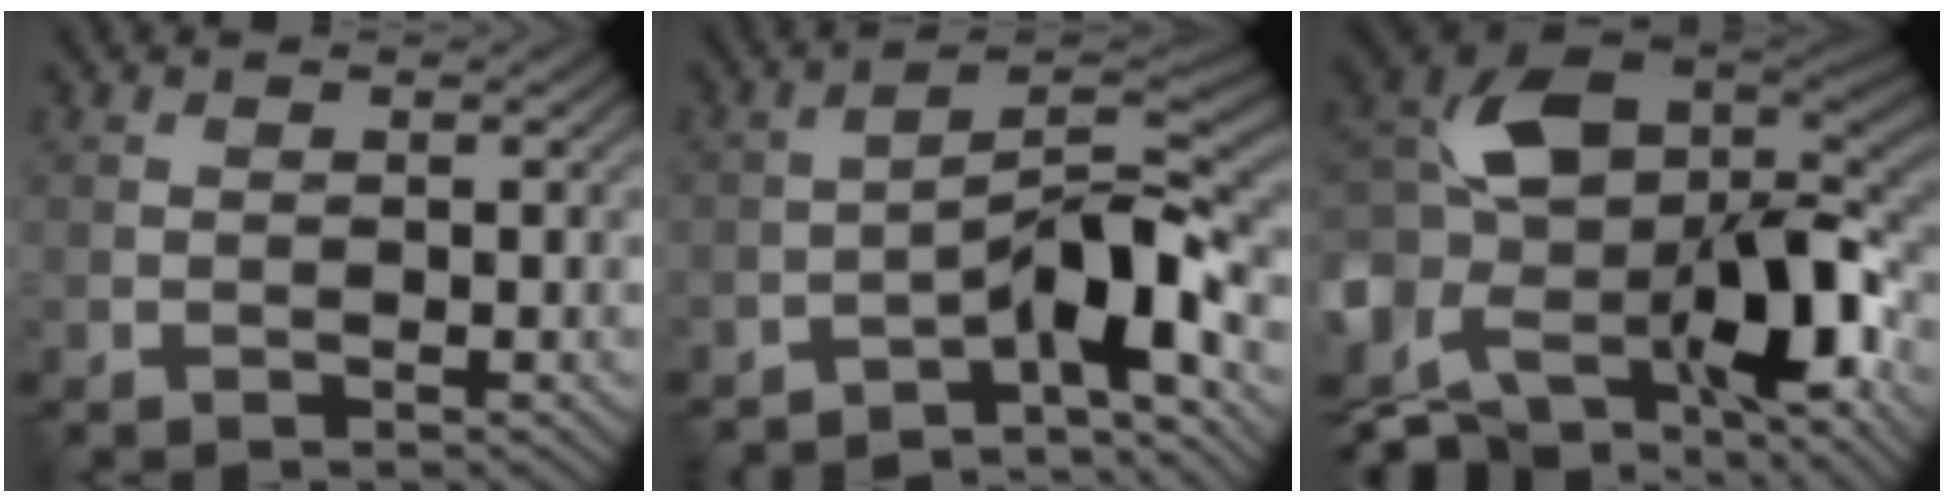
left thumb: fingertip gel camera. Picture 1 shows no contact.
{"total": 9.5, "force": [-6.2, 2.3, 6.8], "torque": [-0.091, 0.013, -0.119]}
{"total": 15.1, "force": [-2.9, 8.6, 12.1], "torque": [-0.254, -0.014, -0.056]}